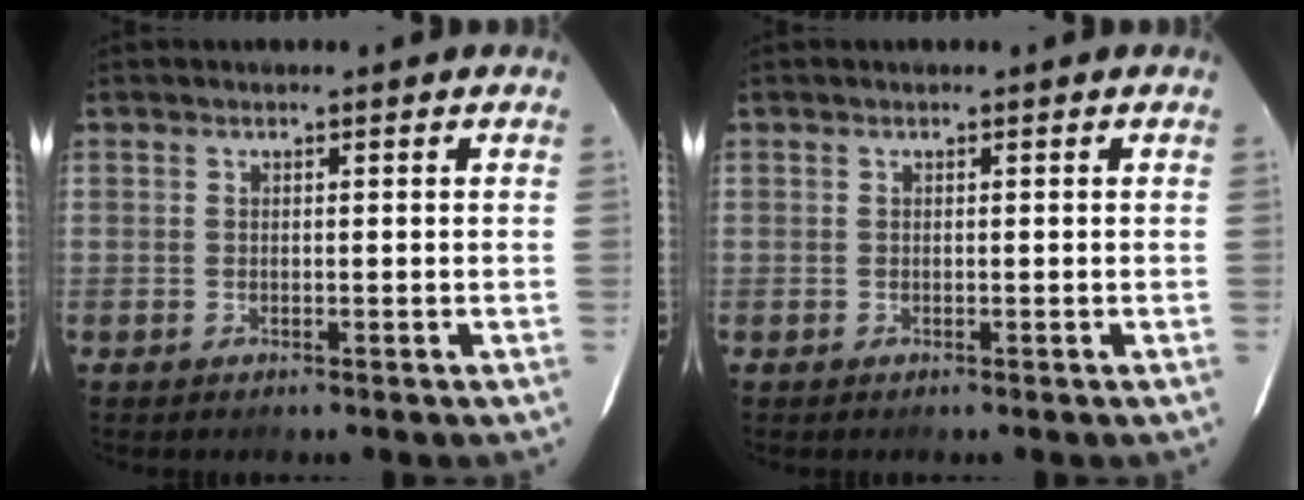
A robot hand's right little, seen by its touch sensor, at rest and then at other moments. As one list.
[{"total": 0.0}]